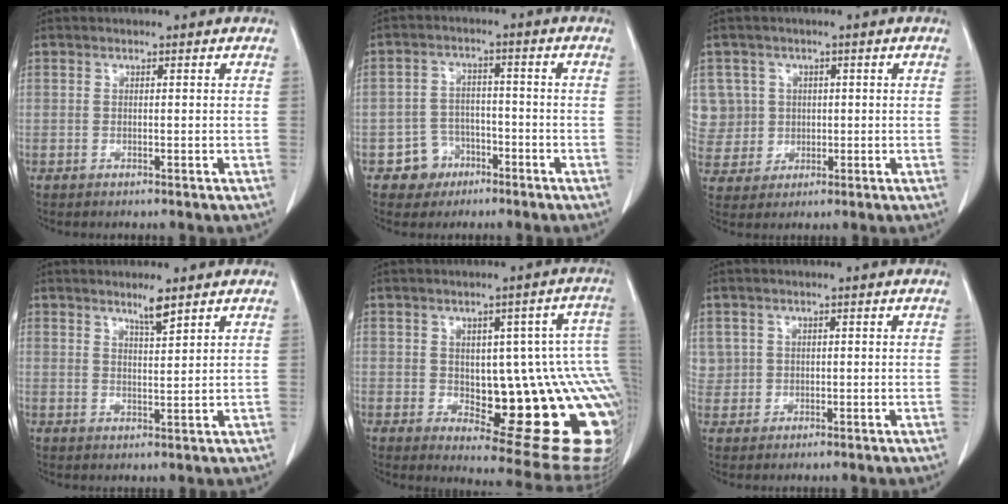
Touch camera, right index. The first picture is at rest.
{"total": 5.0, "force": [-2.8, 4.1, 0.3], "torque": [0.004, 0.015, -0.041]}
{"total": 8.1, "force": [1.8, 7.9, 0.1], "torque": [-0.010, 0.034, 0.053]}
{"total": 3.0, "force": [2.4, 0.0, 1.9], "torque": [-0.037, -0.005, 0.044]}
{"total": 21.5, "force": [-2.8, 7.6, 20.0], "torque": [-0.148, 0.023, -0.008]}
{"total": 2.6, "force": [0.9, 2.5, 0.0], "torque": [0.016, 0.005, 0.015]}